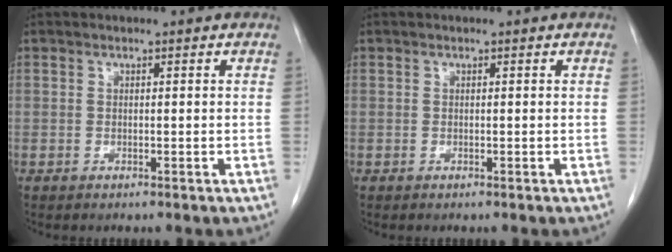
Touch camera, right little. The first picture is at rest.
{"total": 0.0}